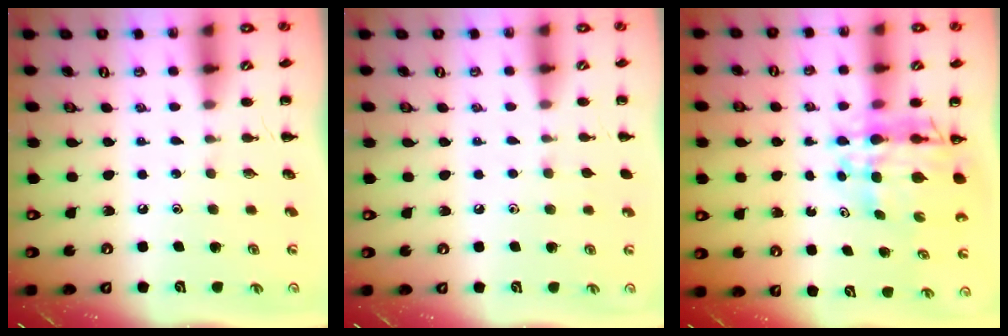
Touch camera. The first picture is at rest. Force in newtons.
{"total": 3.9, "press": 3.7, "slide": 1.3}
{"total": 11.0, "press": 10.5, "slide": 3.4}